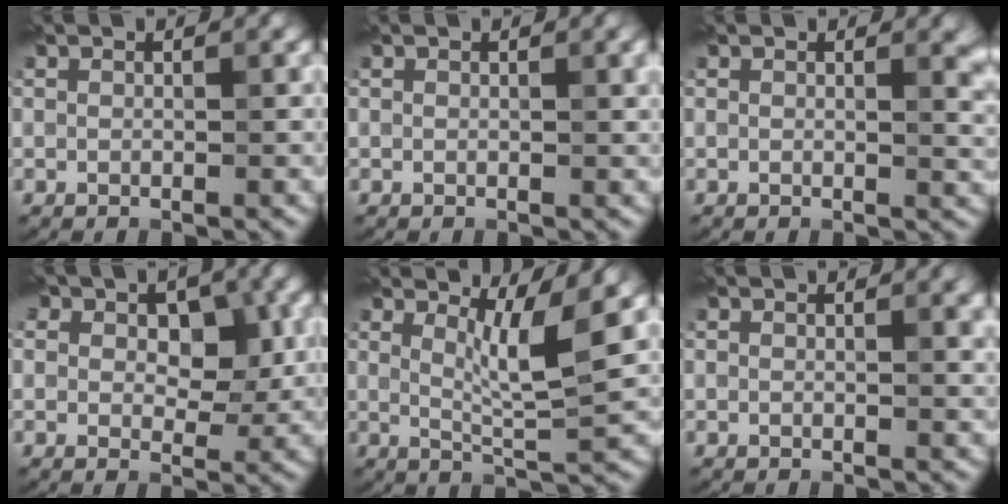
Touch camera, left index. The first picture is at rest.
{"total": 1.5, "force": [0.7, 0.4, 1.3], "torque": [-0.016, 0.001, 0.013]}
{"total": 2.7, "force": [1.1, 1.1, 2.2], "torque": [-0.021, -0.003, 0.016]}
{"total": 5.2, "force": [1.5, 3.7, 3.4], "torque": [-0.042, -0.002, 0.010]}
{"total": 4.5, "force": [1.9, 0.6, 4.1], "torque": [-0.068, -0.010, 0.035]}
{"total": 1.7, "force": [0.8, 0.5, 1.4], "torque": [-0.015, -0.001, 0.014]}